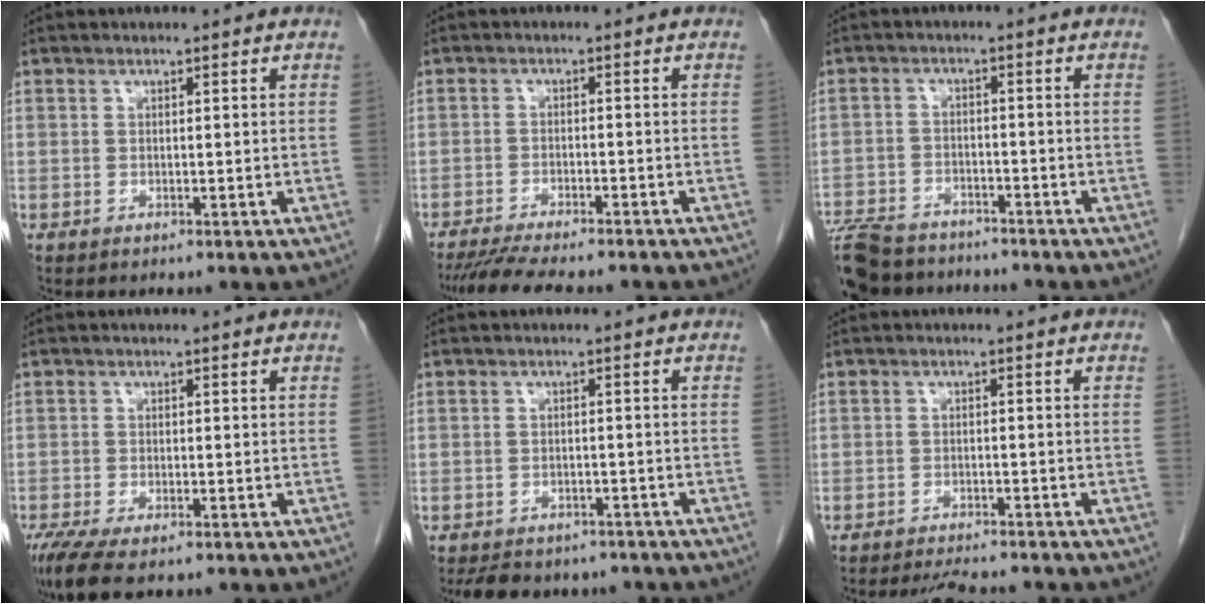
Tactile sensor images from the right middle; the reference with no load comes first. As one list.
[{"total": 10.5, "force": [-9.2, 1.2, 4.9], "torque": [-0.071, -0.014, -0.136]}, {"total": 13.6, "force": [-11.6, 4.9, 5.1], "torque": [-0.124, -0.011, -0.180]}, {"total": 7.6, "force": [-5.4, 2.3, 4.7], "torque": [-0.084, -0.018, -0.089]}, {"total": 9.1, "force": [-7.8, 4.0, 2.5], "torque": [-0.042, -0.002, -0.094]}, {"total": 6.4, "force": [-6.1, 0.5, 2.0], "torque": [-0.029, -0.014, -0.092]}]